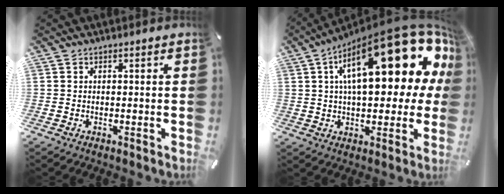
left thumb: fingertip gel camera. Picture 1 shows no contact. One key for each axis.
{"total": 28.3, "fx": 10.3, "fy": 10.9, "fz": 24.0, "tx": -0.368, "ty": -0.062, "tz": 0.165}